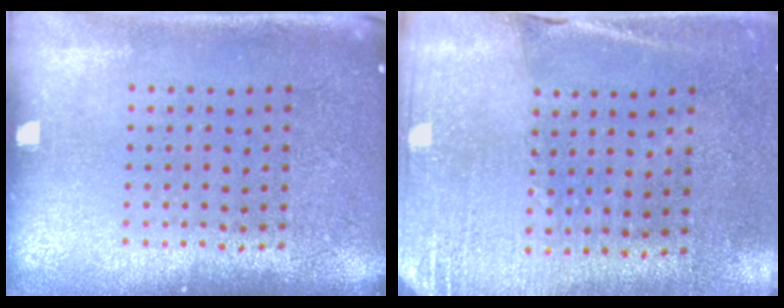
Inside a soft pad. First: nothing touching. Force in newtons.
{"total": 2.6, "press": 2.4, "slide": 1.0}